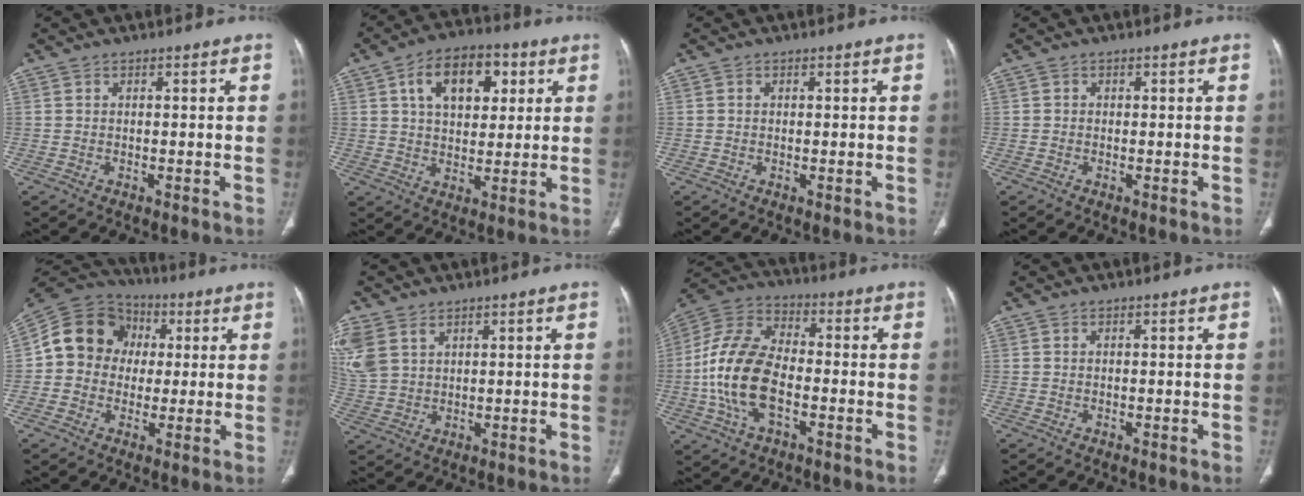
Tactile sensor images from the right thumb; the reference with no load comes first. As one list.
[{"total": 13.2, "force": [4.6, 8.0, 9.4], "torque": [-0.115, 0.001, 0.071]}, {"total": 0.0}, {"total": 0.0}, {"total": 13.5, "force": [1.4, 12.0, 6.0], "torque": [-0.087, 0.028, 0.012]}, {"total": 8.6, "force": [4.3, 5.7, 4.9], "torque": [-0.125, -0.001, 0.100]}, {"total": 15.8, "force": [-3.4, 9.1, 12.5], "torque": [-0.252, 0.028, -0.066]}, {"total": 0.0}]